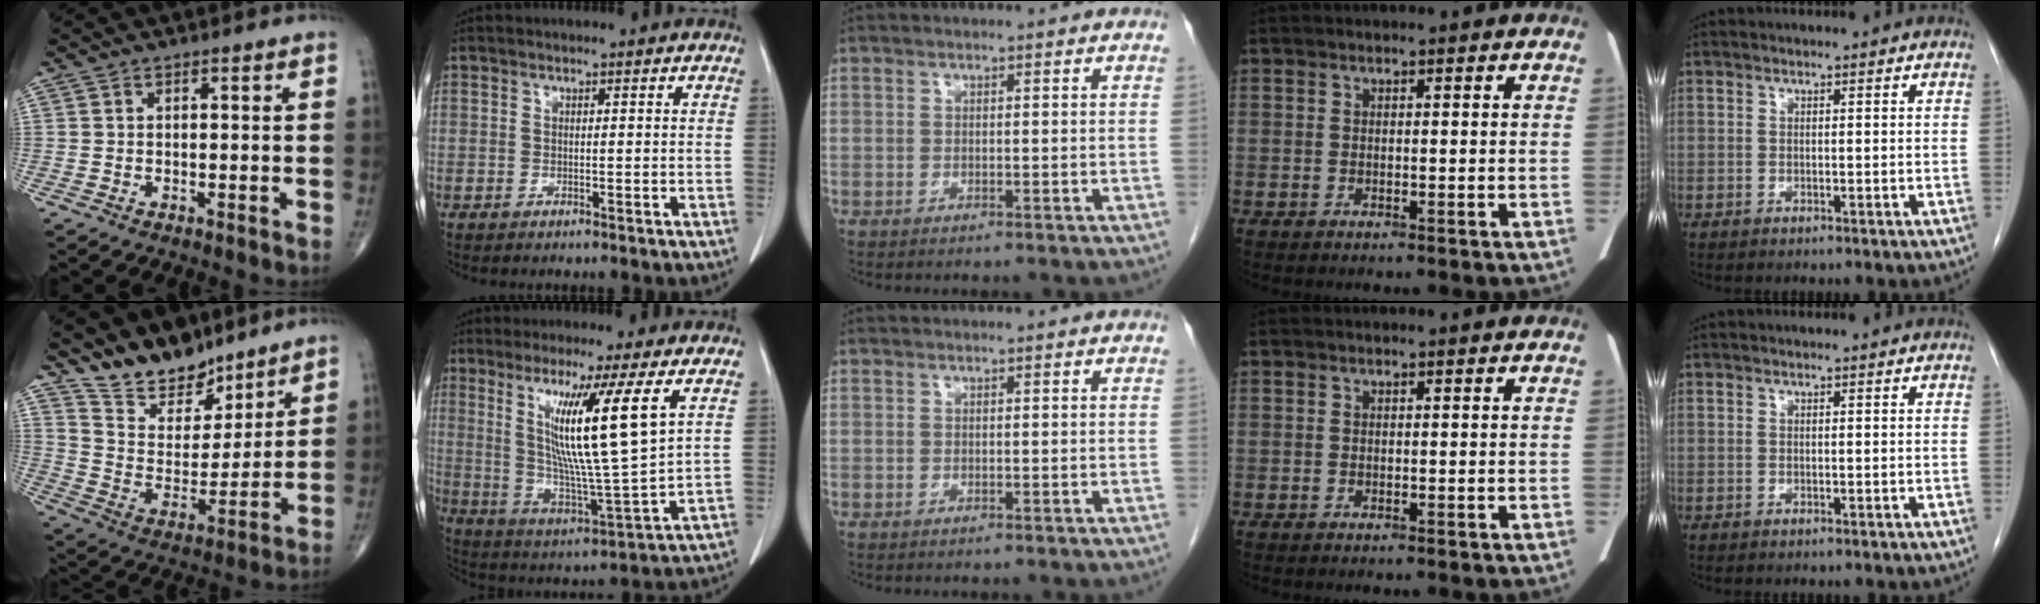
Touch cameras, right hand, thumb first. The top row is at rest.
{"thumb": {"total": 13.4, "force": [11.2, 6.1, 4.3], "torque": [-0.039, -0.082, 0.210]}, "index": {"total": 14.7, "force": [5.5, -1.0, 13.6], "torque": [-0.244, -0.026, 0.097]}}